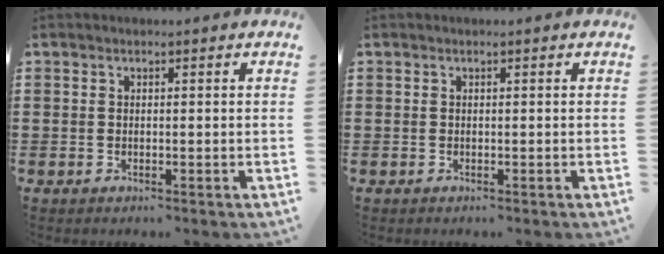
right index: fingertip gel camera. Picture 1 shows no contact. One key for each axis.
{"total": 0.0}